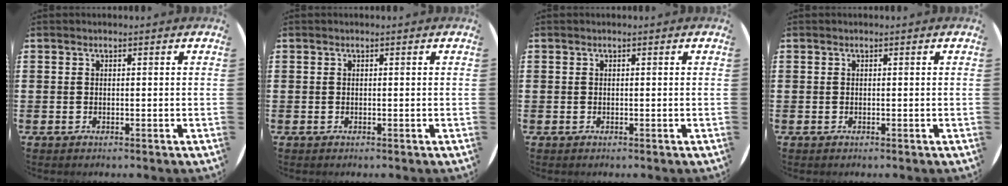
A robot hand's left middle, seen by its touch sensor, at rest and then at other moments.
{"total": 0.0}
{"total": 0.0}
{"total": 0.0}